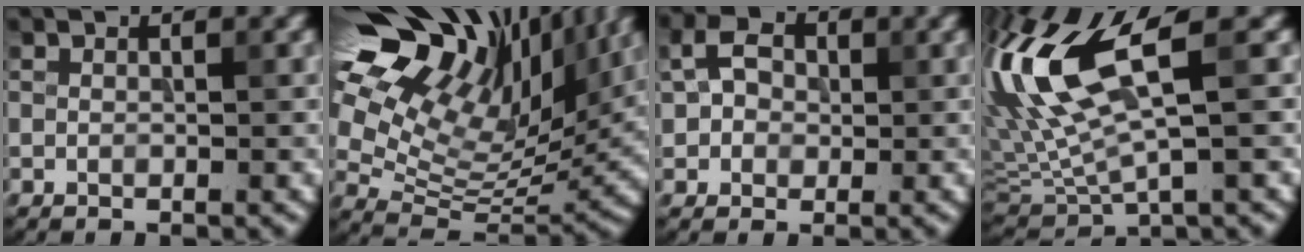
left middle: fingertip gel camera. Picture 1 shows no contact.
{"total": 16.9, "force": [9.6, 8.5, 11.0], "torque": [-0.222, 0.044, 0.168]}
{"total": 3.5, "force": [0.5, 2.9, 1.9], "torque": [-0.032, 0.008, 0.001]}
{"total": 10.8, "force": [2.8, 3.3, 9.9], "torque": [-0.214, 0.004, 0.053]}